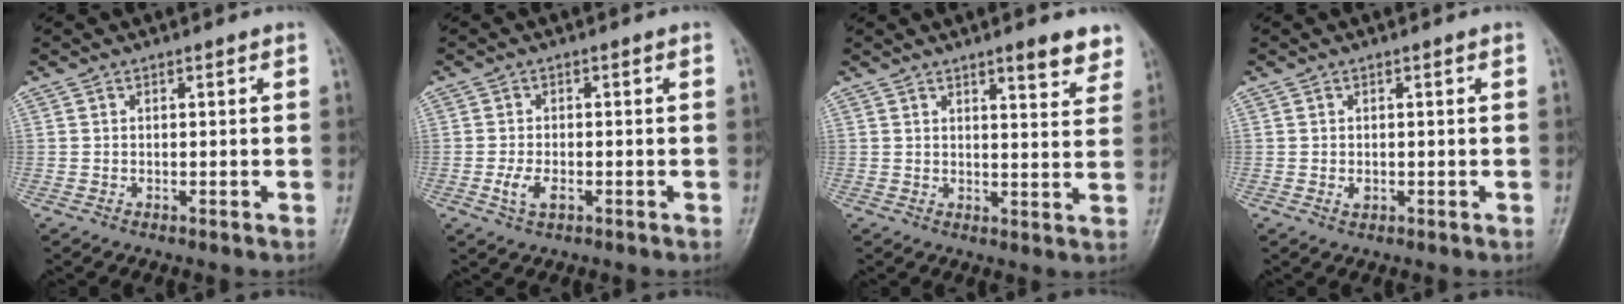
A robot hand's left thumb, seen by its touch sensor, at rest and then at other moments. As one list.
[{"total": 3.4, "force": [-1.2, 1.7, 2.7], "torque": [-0.058, 0.003, -0.020]}, {"total": 6.5, "force": [4.6, 1.6, 4.3], "torque": [-0.038, -0.027, 0.058]}, {"total": 1.2, "force": [-0.2, 0.7, 0.9], "torque": [-0.014, 0.002, 0.000]}]